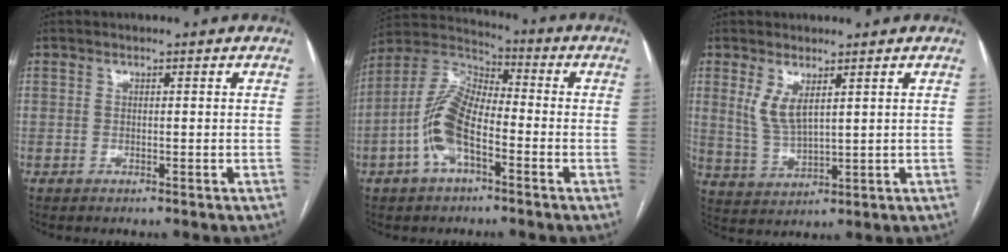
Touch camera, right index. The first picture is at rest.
{"total": 11.4, "force": [-3.7, 5.1, 9.5], "torque": [-0.211, 0.023, -0.076]}
{"total": 5.0, "force": [2.3, 1.7, 4.1], "torque": [-0.091, -0.008, 0.058]}